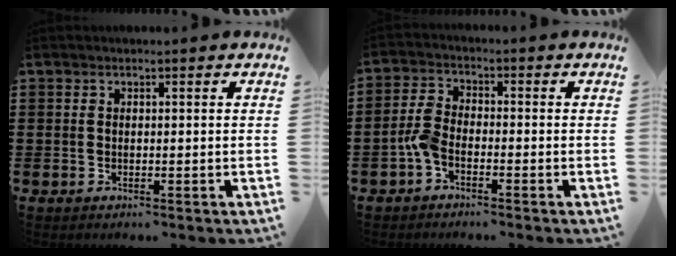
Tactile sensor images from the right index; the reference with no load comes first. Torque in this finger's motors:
{"motor_torque": [1.19, -0.28, 0.39, 0.12]}